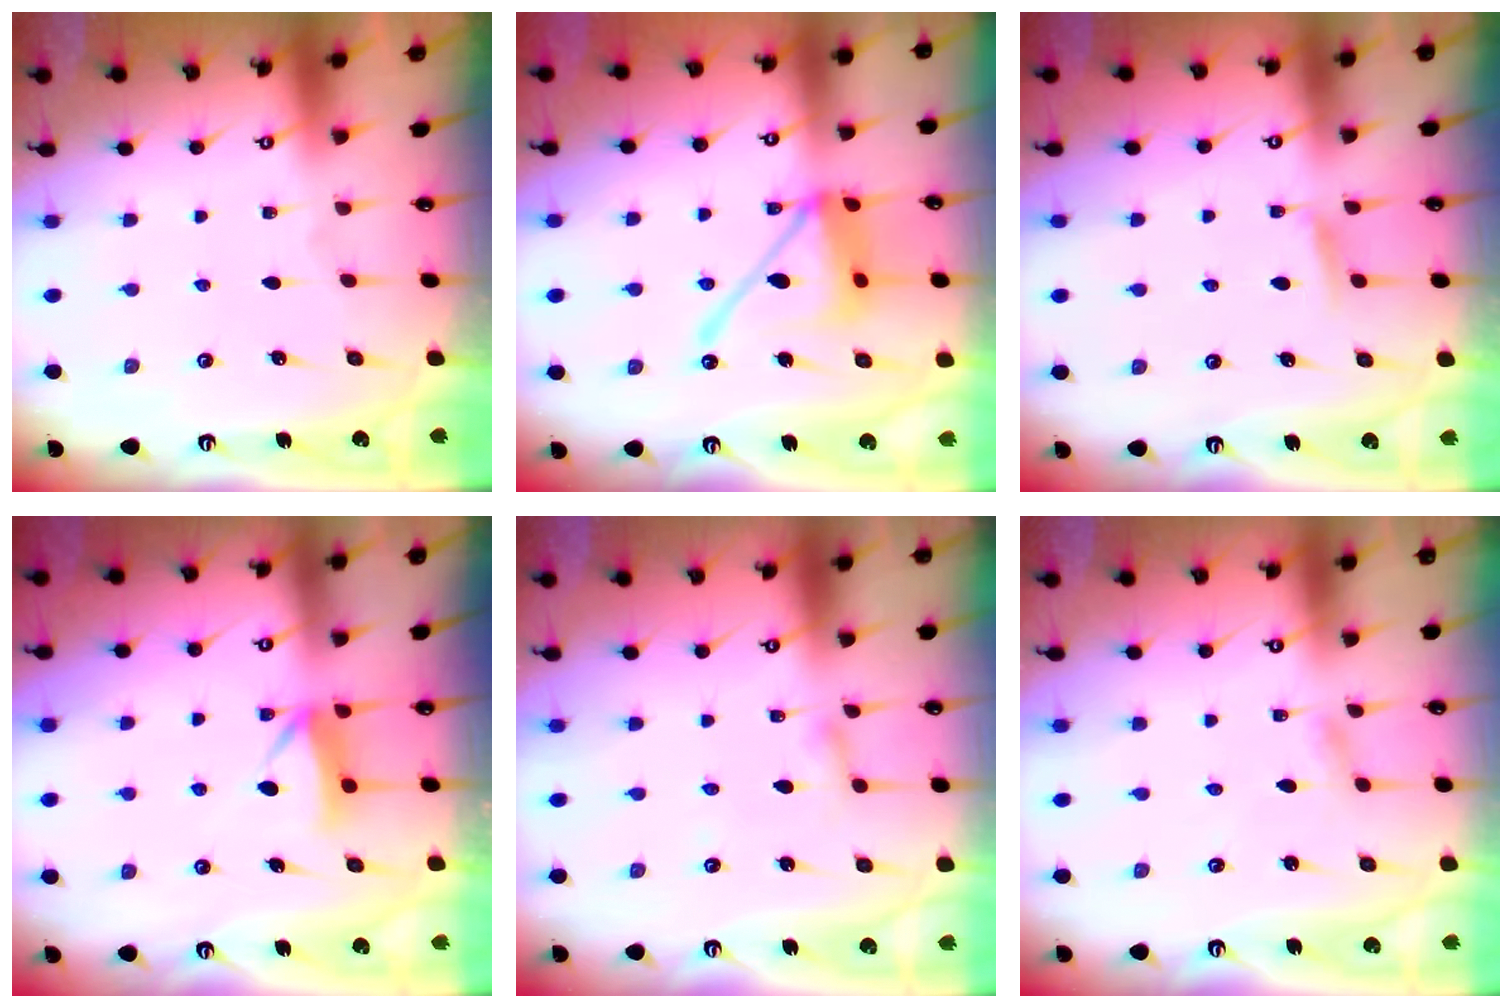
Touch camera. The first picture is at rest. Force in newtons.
{"total": 14.4, "press": 14.3, "slide": 1.3}
{"total": 4.4, "press": 4.4, "slide": 0.7}
{"total": 7.2, "press": 7.2, "slide": 0.8}
{"total": 1.8, "press": 1.7, "slide": 0.2}
{"total": 1.4, "press": 1.4, "slide": 0.1}